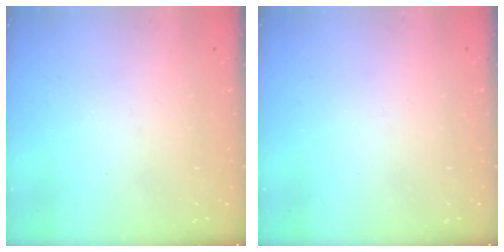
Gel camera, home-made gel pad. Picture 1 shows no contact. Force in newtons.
{"total": 0.0}